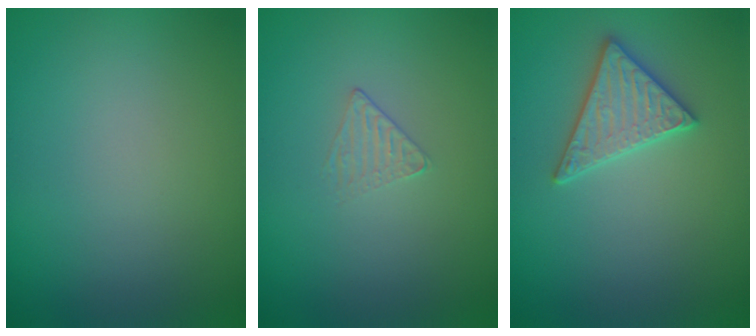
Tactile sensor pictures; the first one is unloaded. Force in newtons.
{"total": 1.0, "press": 0.3, "slide": 0.9}
{"total": 3.0, "press": 3.0, "slide": 0.2}